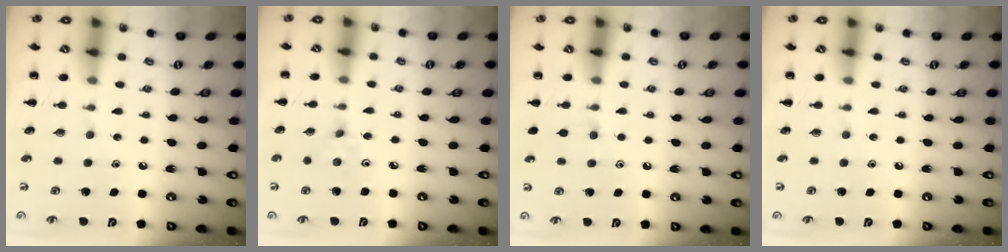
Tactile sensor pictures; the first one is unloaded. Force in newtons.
{"total": 1.9, "press": 1.8, "slide": 0.7}
{"total": 4.1, "press": 3.7, "slide": 1.6}
{"total": 0.0}